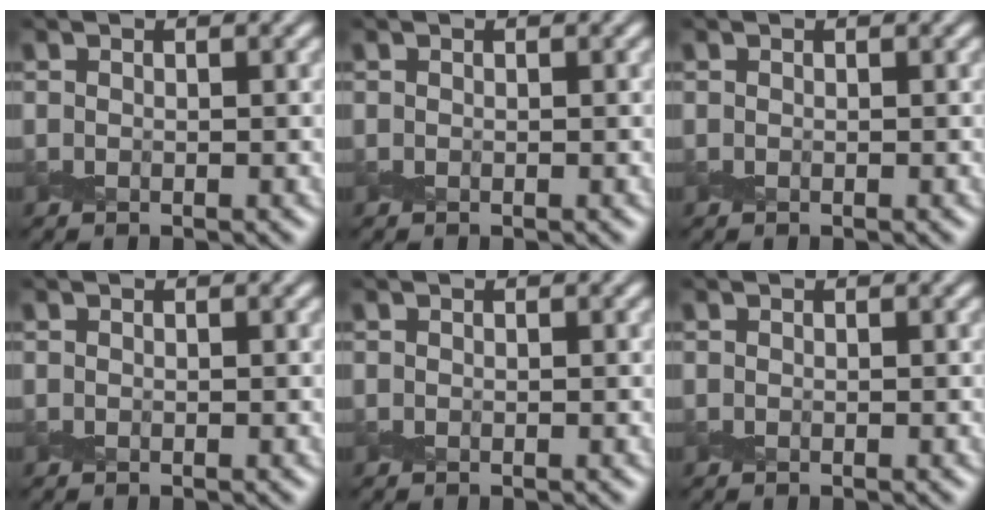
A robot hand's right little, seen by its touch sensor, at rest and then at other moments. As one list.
[{"total": 0.0}, {"total": 0.0}, {"total": 0.0}, {"total": 0.0}, {"total": 0.0}]